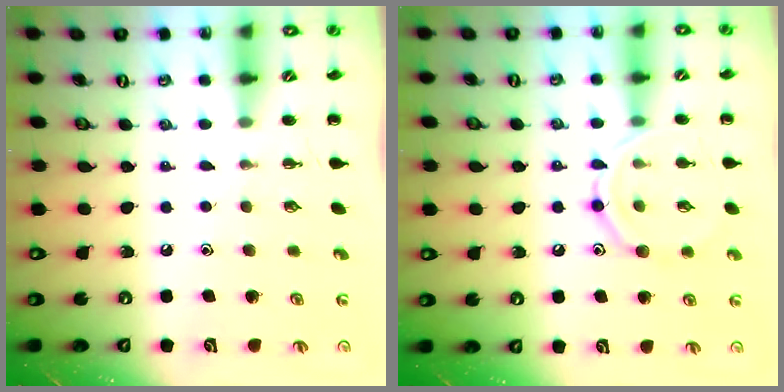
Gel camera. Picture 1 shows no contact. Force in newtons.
{"total": 11.2, "press": 11.2, "slide": 0.8}